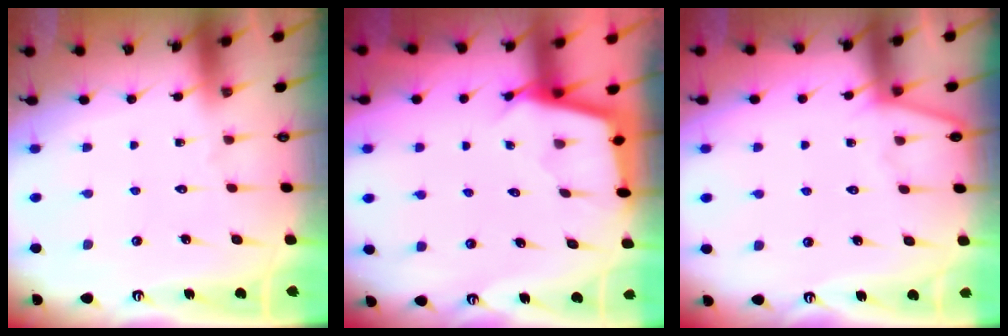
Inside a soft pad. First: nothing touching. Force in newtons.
{"total": 2.7, "press": 2.7, "slide": 0.2}
{"total": 4.2, "press": 4.2, "slide": 0.6}